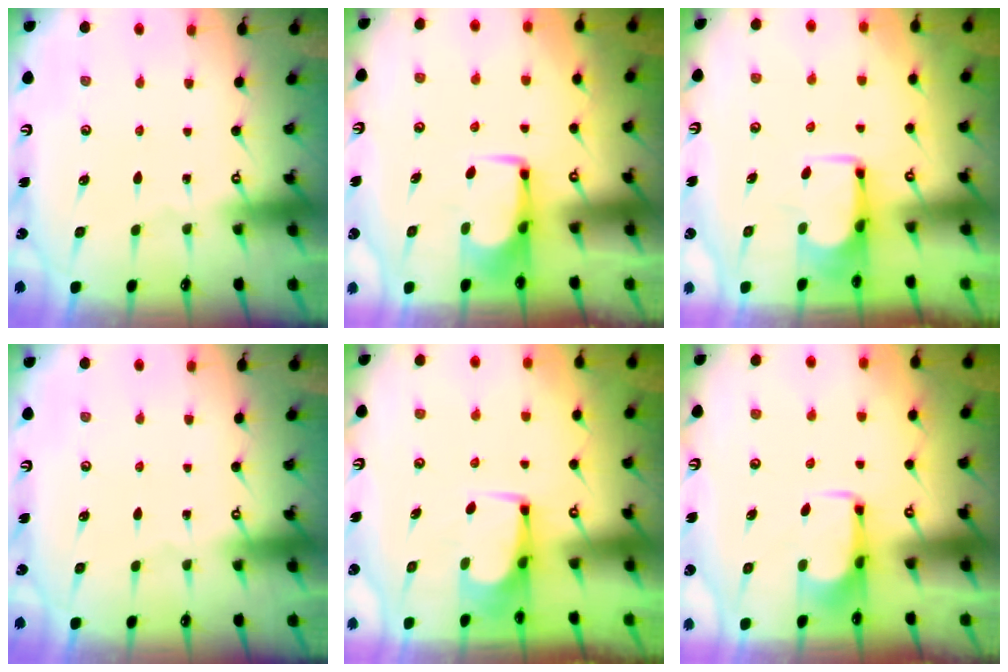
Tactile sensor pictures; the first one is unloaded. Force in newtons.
{"total": 1.6, "press": 1.4, "slide": 0.6}
{"total": 3.5, "press": 3.5, "slide": 0.2}
{"total": 0.0}
{"total": 1.6, "press": 1.5, "slide": 0.3}
{"total": 1.9, "press": 1.8, "slide": 0.4}